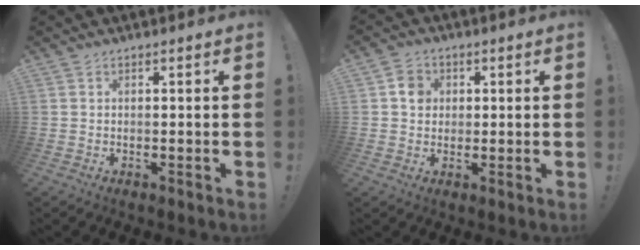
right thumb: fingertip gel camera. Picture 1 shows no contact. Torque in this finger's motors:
{"motor_torque": [0.99, -0.08, 0.42, -0.63, -0.10]}